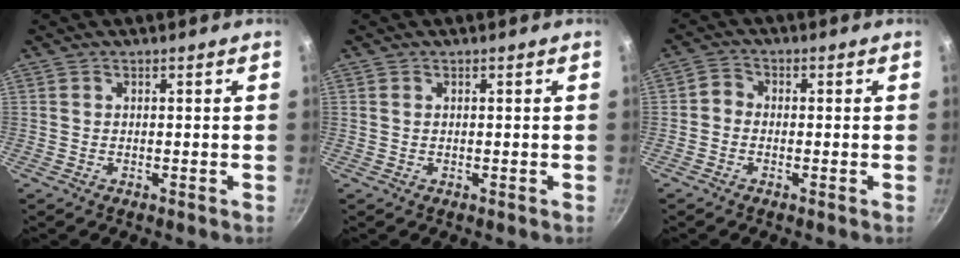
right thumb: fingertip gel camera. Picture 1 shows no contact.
{"total": 0.0}
{"total": 2.3, "force": [-1.0, 1.8, 0.9], "torque": [-0.015, 0.013, -0.028]}